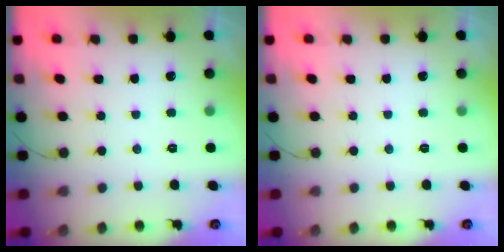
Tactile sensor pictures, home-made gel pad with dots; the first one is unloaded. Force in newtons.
{"total": 0.0}